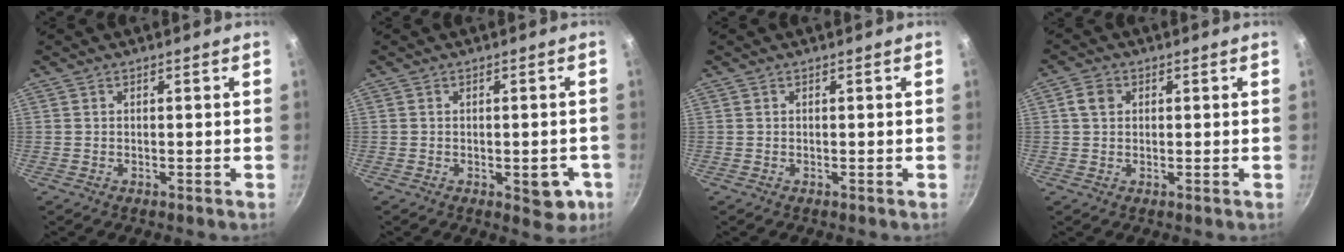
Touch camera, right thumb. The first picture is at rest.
{"total": 5.8, "force": [-1.9, 3.0, 4.6], "torque": [-0.029, 0.007, -0.019]}
{"total": 0.0}
{"total": 3.4, "force": [0.9, 2.7, 1.8], "torque": [-0.022, 0.005, 0.014]}